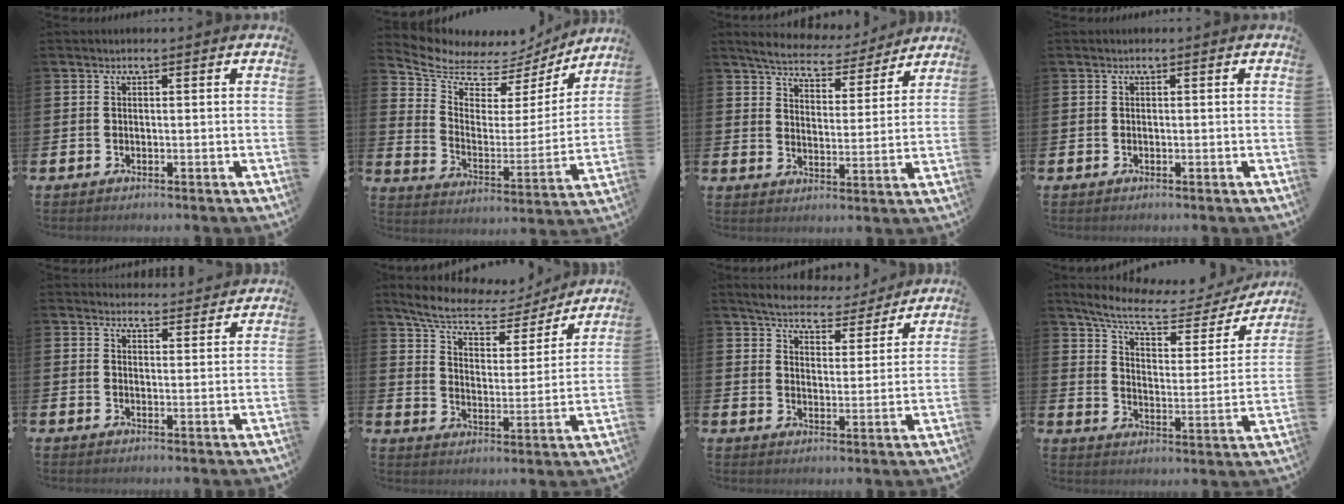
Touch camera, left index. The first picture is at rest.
{"total": 7.0, "force": [6.1, 3.2, 1.1], "torque": [-0.070, -0.049, 0.104]}
{"total": 5.9, "force": [5.7, 1.1, 1.1], "torque": [-0.046, -0.037, 0.098]}
{"total": 0.0}
{"total": 3.4, "force": [3.4, 0.6, -0.2], "torque": [0.009, -0.023, 0.059]}
{"total": 7.6, "force": [6.6, 2.2, 3.0], "torque": [-0.089, -0.043, 0.109]}
{"total": 5.5, "force": [5.3, 1.1, 0.5], "torque": [-0.035, -0.038, 0.092]}
{"total": 8.4, "force": [6.8, 2.4, 4.2], "torque": [-0.096, -0.043, 0.108]}